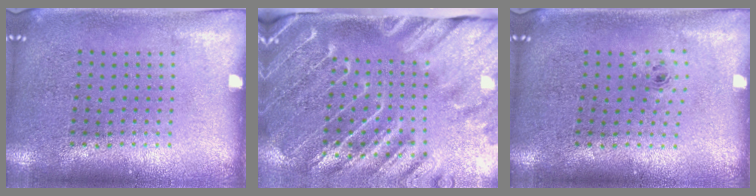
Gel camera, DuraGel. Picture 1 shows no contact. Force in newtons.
{"total": 4.1, "press": 3.4, "slide": 2.4}
{"total": 0.6, "press": 0.3, "slide": 0.6}